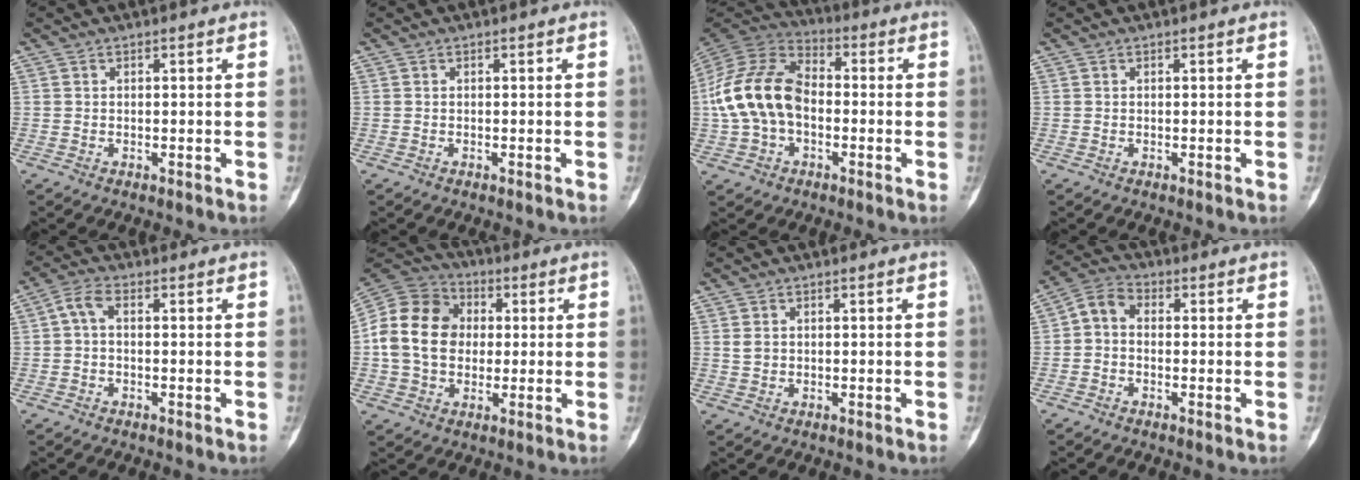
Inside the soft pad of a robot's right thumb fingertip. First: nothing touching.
{"total": 0.0}
{"total": 16.7, "force": [-1.3, 11.2, 12.3], "torque": [-0.236, 0.038, -0.031]}
{"total": 0.0}
{"total": 3.6, "force": [0.1, 1.9, 3.0], "torque": [-0.060, 0.012, -0.006]}
{"total": 15.8, "force": [0.6, 12.5, 9.6], "torque": [-0.169, 0.027, 0.007]}
{"total": 1.4, "force": [0.1, 1.2, 0.7], "torque": [-0.008, 0.003, 0.004]}
{"total": 5.1, "force": [-0.3, 3.7, 3.5], "torque": [-0.054, 0.018, -0.022]}